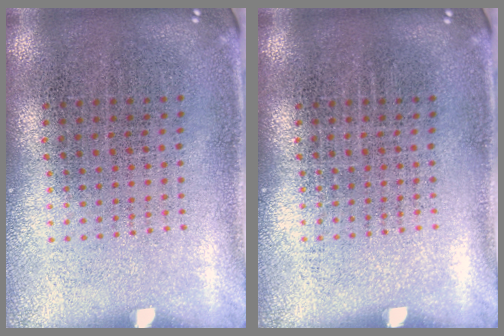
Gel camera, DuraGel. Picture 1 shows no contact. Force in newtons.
{"total": 0.0}